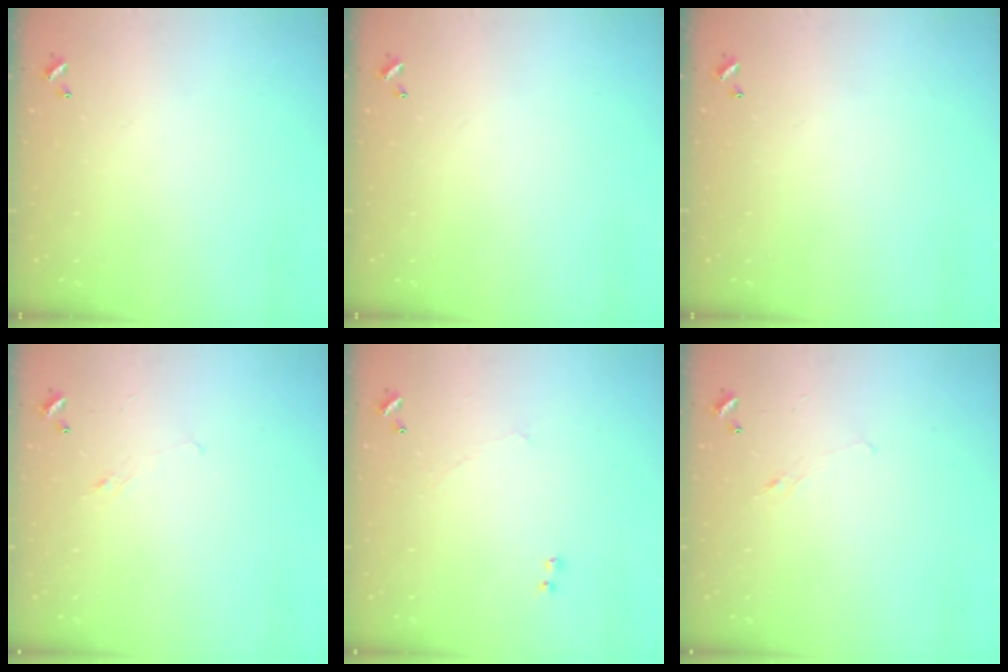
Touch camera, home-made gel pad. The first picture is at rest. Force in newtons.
{"total": 0.0}
{"total": 0.0}
{"total": 1.0, "press": 0.9, "slide": 0.6}
{"total": 0.7, "press": 0.0, "slide": 0.7}
{"total": 1.0, "press": 0.9, "slide": 0.6}